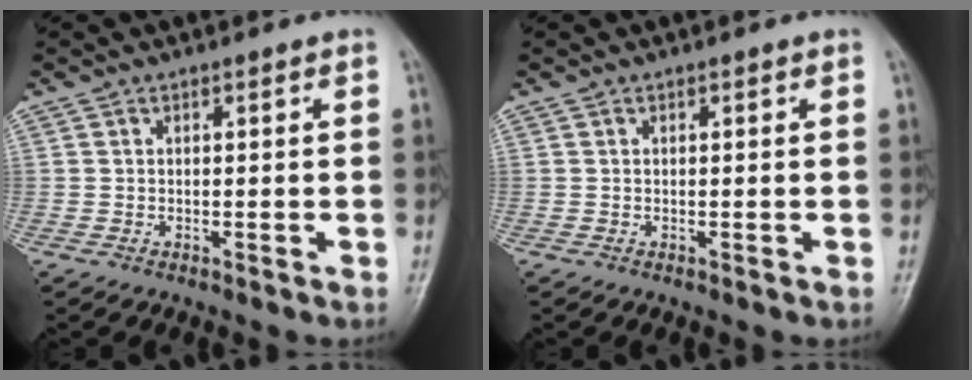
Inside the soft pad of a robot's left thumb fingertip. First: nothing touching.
{"total": 0.0}